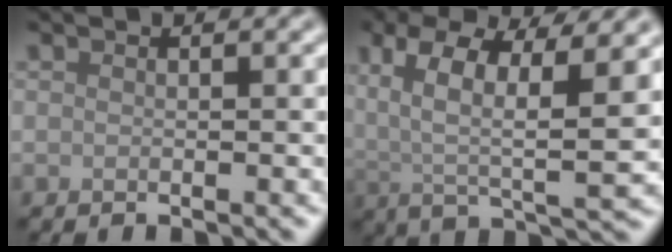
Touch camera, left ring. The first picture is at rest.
{"total": 9.4, "force": [3.3, 3.7, 8.0], "torque": [-0.154, 0.005, 0.052]}